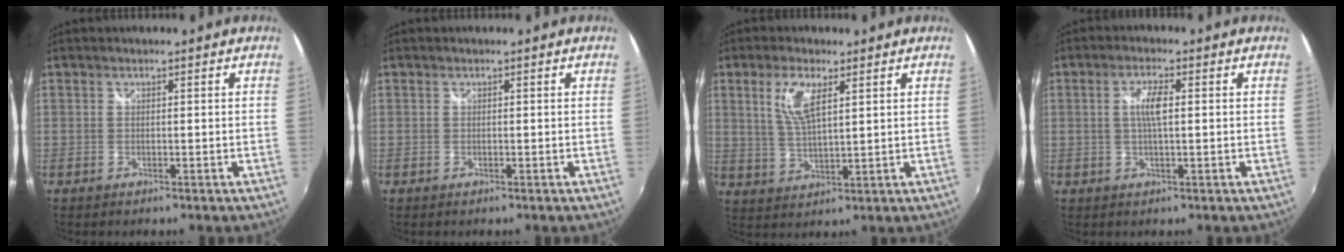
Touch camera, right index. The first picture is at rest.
{"total": 0.0}
{"total": 6.8, "force": [2.9, 2.3, 5.7], "torque": [-0.115, 0.001, 0.060]}
{"total": 4.0, "force": [0.4, 1.0, 3.8], "torque": [-0.072, 0.003, 0.008]}